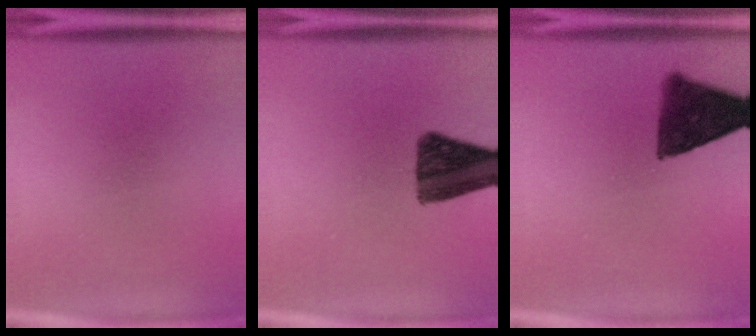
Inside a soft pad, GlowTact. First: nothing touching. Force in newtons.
{"total": 12.1}
{"total": 11.1}